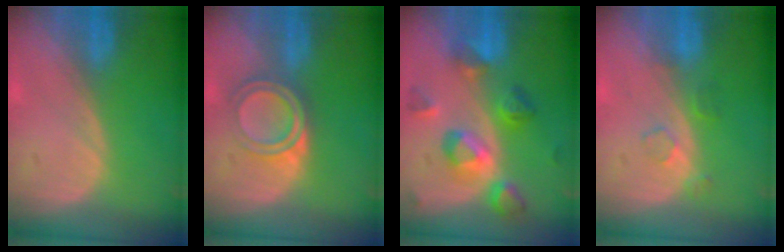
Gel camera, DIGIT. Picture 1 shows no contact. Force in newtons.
{"total": 5.3, "press": 4.9, "slide": 1.9}
{"total": 8.5, "press": 8.5, "slide": 0.4}
{"total": 2.5, "press": 2.5, "slide": 0.3}